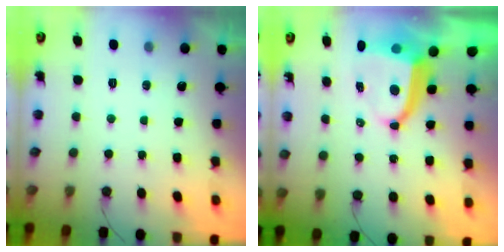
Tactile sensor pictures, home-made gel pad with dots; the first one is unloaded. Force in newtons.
{"total": 8.8, "press": 8.8, "slide": 1.0}